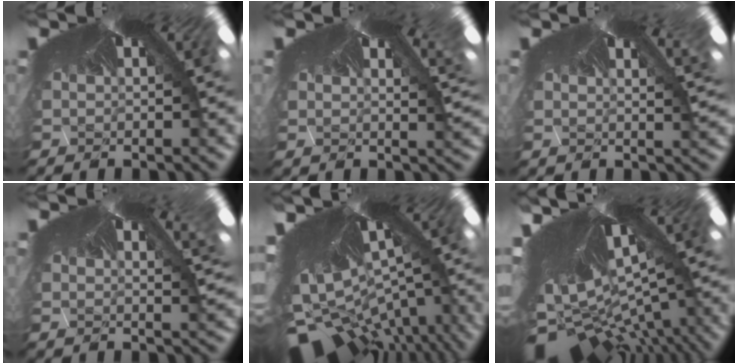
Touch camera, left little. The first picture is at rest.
{"total": 3.0, "force": [2.5, 0.9, 1.3], "torque": [-0.019, 0.014, 0.036]}
{"total": 2.2, "force": [2.0, 0.5, 0.8], "torque": [-0.019, 0.014, 0.022]}
{"total": 2.5, "force": [2.2, 0.5, 0.9], "torque": [-0.014, 0.011, 0.027]}
{"total": 8.7, "force": [-8.7, 0.0, 0.3], "torque": [-0.017, -0.113, -0.088]}
{"total": 7.7, "force": [-7.5, 0.5, 1.9], "torque": [-0.043, -0.110, -0.075]}